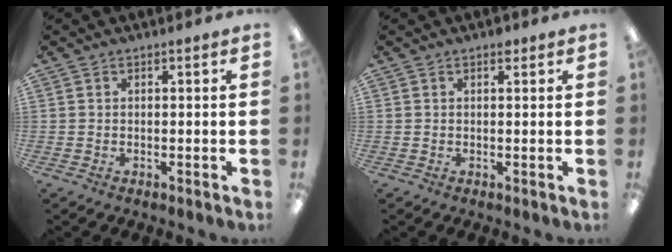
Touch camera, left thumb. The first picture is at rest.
{"total": 1.3, "force": [0.9, 0.8, 0.7], "torque": [0.001, -0.003, 0.012]}